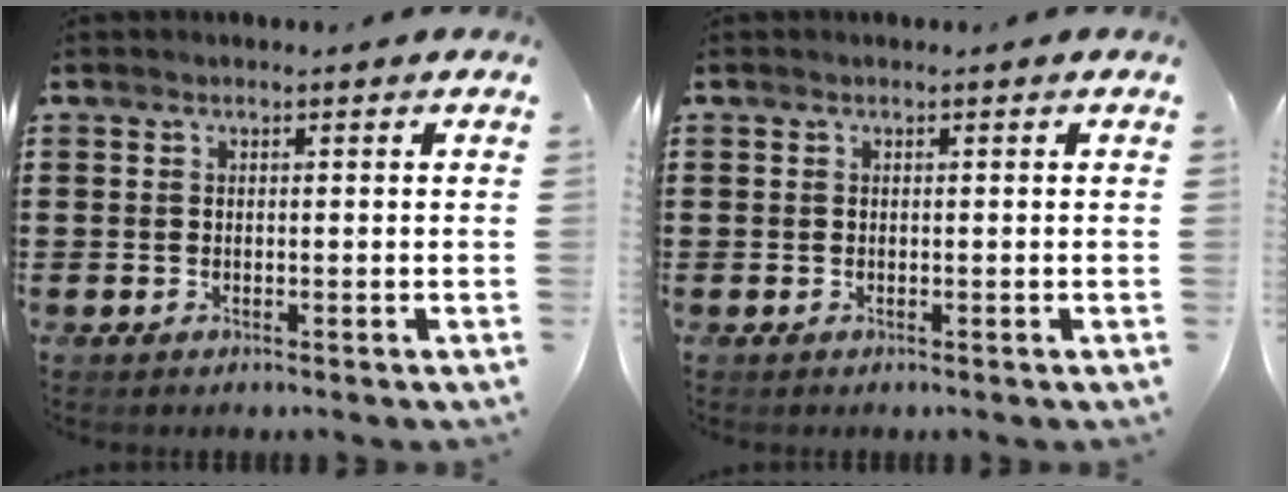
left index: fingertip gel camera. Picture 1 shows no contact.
{"total": 0.0}